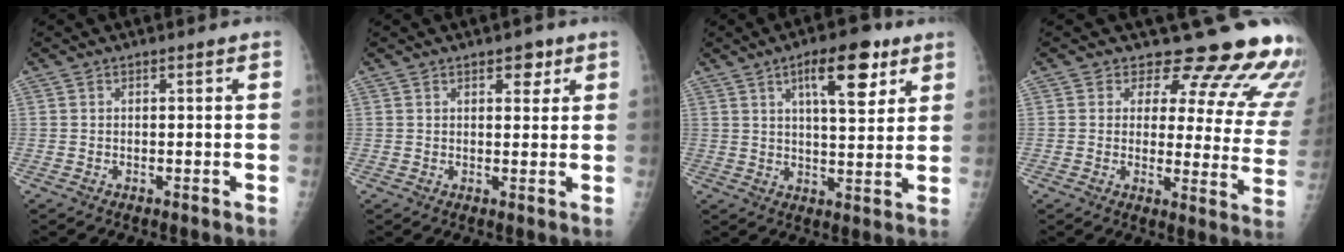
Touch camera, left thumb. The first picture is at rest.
{"total": 3.4, "force": [1.9, 2.0, 2.0], "torque": [-0.006, -0.007, 0.023]}
{"total": 11.3, "force": [5.7, 4.2, 8.9], "torque": [-0.112, -0.022, 0.083]}
{"total": 19.0, "force": [16.1, 7.0, 7.3], "torque": [-0.043, -0.117, 0.170]}